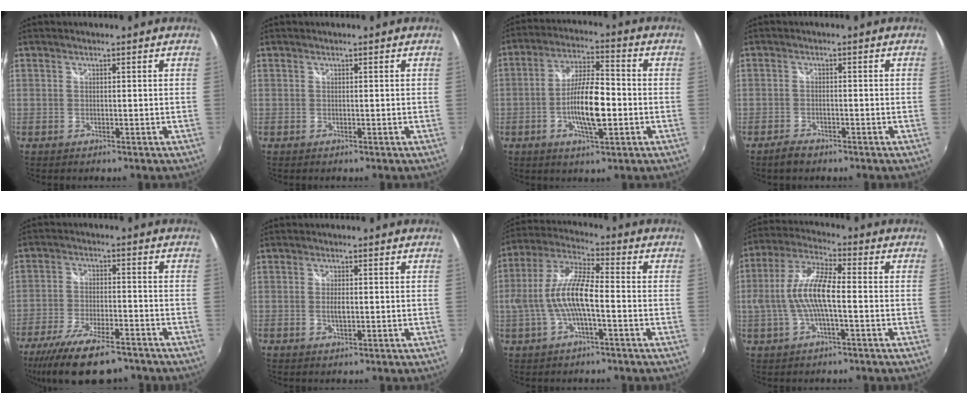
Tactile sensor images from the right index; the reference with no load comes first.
{"total": 0.0}
{"total": 10.6, "force": [-2.6, 3.0, 9.8], "torque": [-0.190, 0.003, -0.049]}
{"total": 3.1, "force": [-2.4, 1.2, 1.5], "torque": [-0.040, -0.004, -0.046]}
{"total": 15.8, "force": [-12.0, 4.9, 9.0], "torque": [-0.192, -0.035, -0.197]}
{"total": 2.1, "force": [-0.3, 0.8, 1.9], "torque": [-0.035, -0.002, -0.005]}
{"total": 11.8, "force": [-2.0, 2.9, 11.3], "torque": [-0.225, 0.005, -0.034]}
{"total": 11.2, "force": [-1.4, 2.6, 10.8], "torque": [-0.217, 0.006, -0.023]}